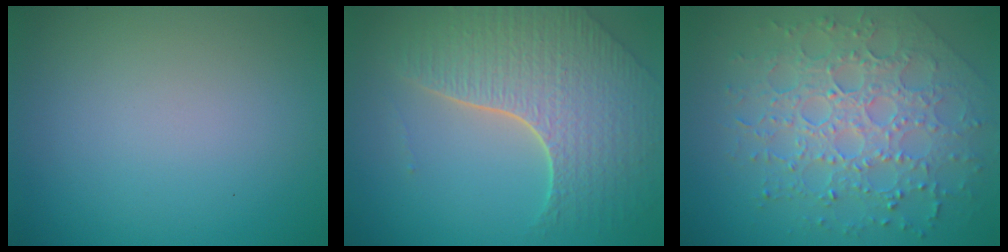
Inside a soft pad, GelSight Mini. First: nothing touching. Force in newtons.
{"total": 7.9, "press": 5.5, "slide": 5.6}
{"total": 7.7, "press": 5.5, "slide": 5.4}